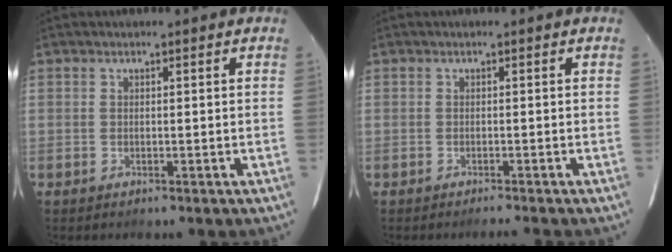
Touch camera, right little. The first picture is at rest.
{"total": 1.4, "force": [-1.3, -0.2, 0.4], "torque": [-0.009, -0.007, -0.021]}